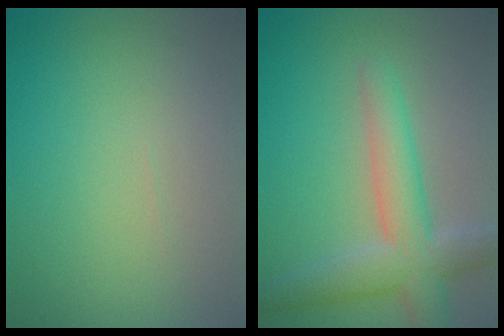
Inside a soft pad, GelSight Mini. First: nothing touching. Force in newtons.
{"total": 5.4, "press": 5.4, "slide": 0.2}